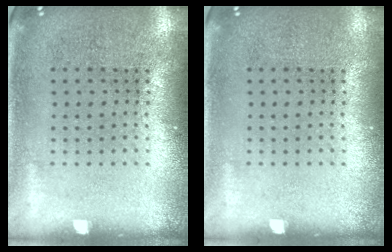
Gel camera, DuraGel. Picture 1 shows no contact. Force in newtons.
{"total": 0.0}